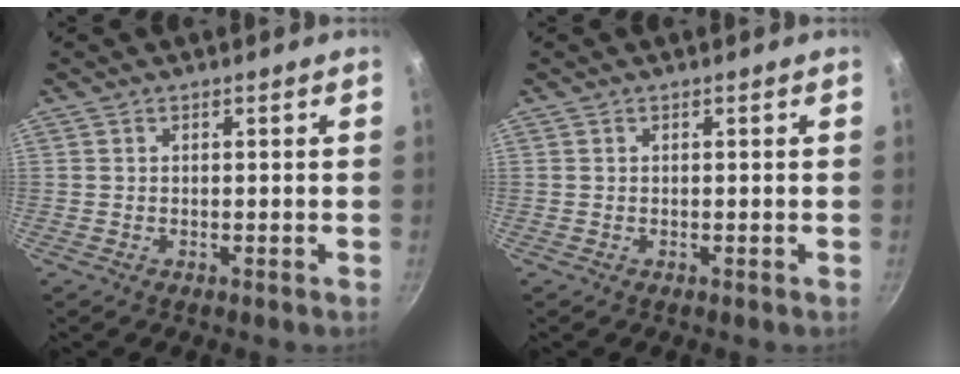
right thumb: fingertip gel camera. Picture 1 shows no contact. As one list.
[{"total": 0.0}]